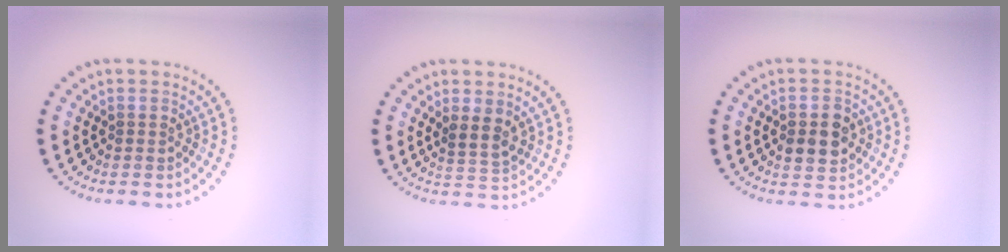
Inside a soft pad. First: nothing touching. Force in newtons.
{"total": 1.9, "press": 1.4, "slide": 1.3}
{"total": 3.1, "press": 3.1, "slide": 0.3}